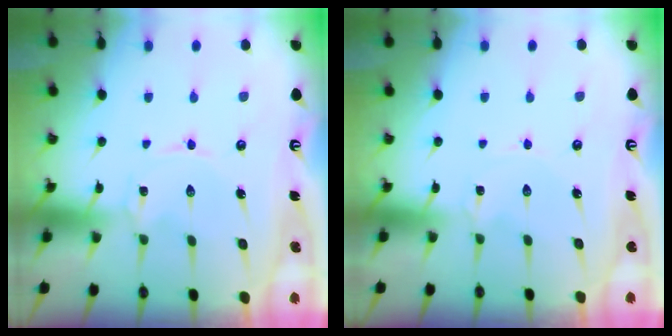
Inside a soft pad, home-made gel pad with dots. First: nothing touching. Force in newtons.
{"total": 0.0}